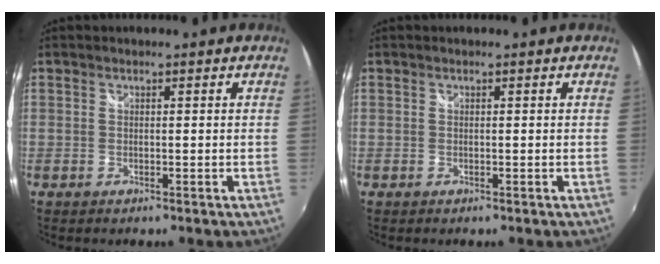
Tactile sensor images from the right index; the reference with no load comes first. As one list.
[{"total": 0.0}]